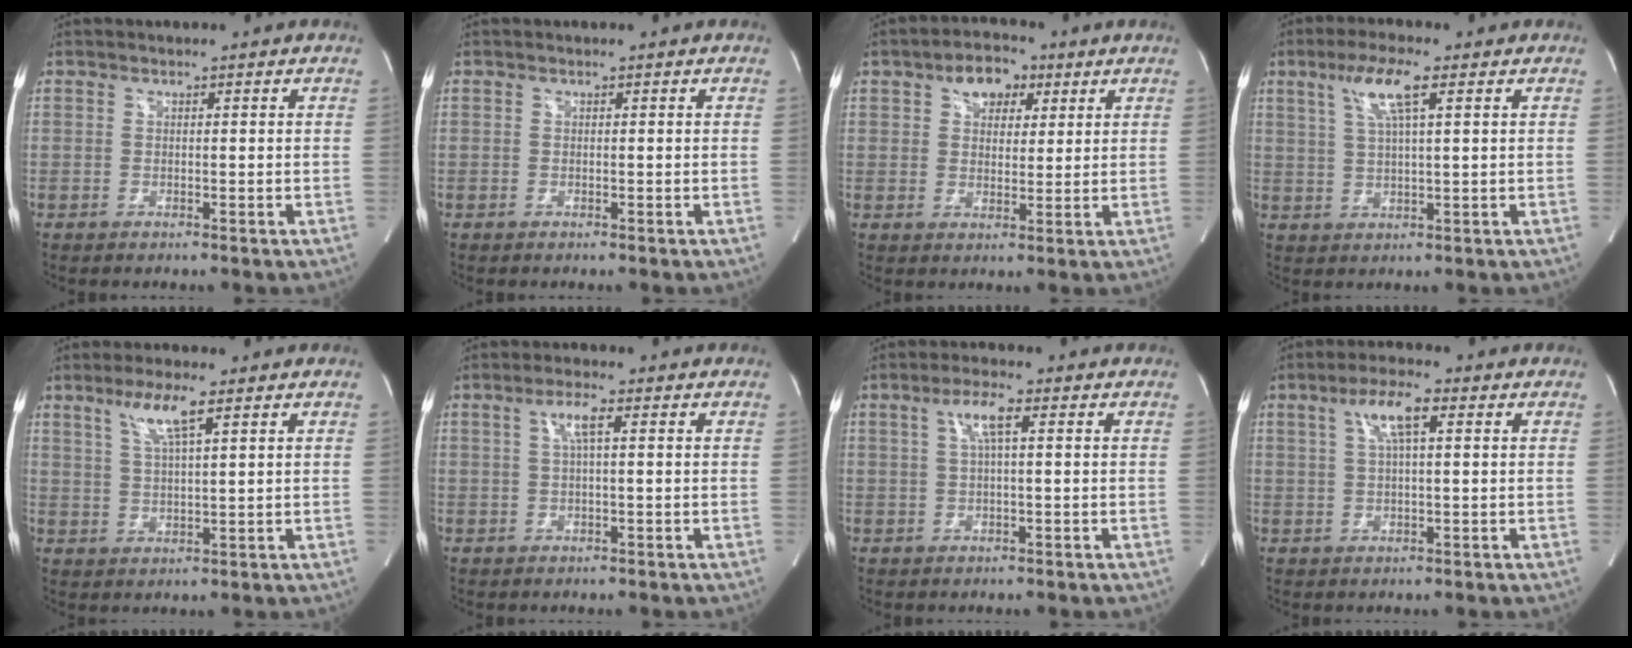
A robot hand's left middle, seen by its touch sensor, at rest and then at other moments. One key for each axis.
{"total": 0.0}
{"total": 6.1, "fx": 3.1, "fy": 3.7, "fz": 3.7, "tx": -0.062, "ty": 0.017, "tz": 0.050}
{"total": 6.8, "fx": 3.2, "fy": 0.4, "fz": 6.0, "tx": -0.128, "ty": 0.006, "tz": 0.063}
{"total": 5.8, "fx": 3.3, "fy": 0.2, "fz": 4.8, "tx": -0.101, "ty": -0.002, "tz": 0.065}
{"total": 3.3, "fx": 1.0, "fy": 0.3, "fz": 3.1, "tx": -0.067, "ty": 0.005, "tz": 0.020}
{"total": 4.2, "fx": 1.3, "fy": 0.3, "fz": 4.0, "tx": -0.085, "ty": 0.007, "tz": 0.028}
{"total": 5.9, "fx": 2.2, "fy": 0.8, "fz": 5.4, "tx": -0.109, "ty": 0.010, "tz": 0.041}